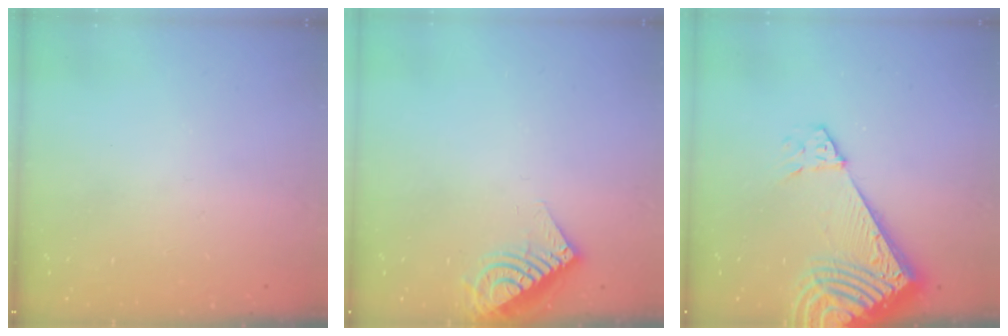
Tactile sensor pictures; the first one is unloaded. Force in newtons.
{"total": 8.0, "press": 8.0, "slide": 0.2}
{"total": 10.4, "press": 10.3, "slide": 1.3}